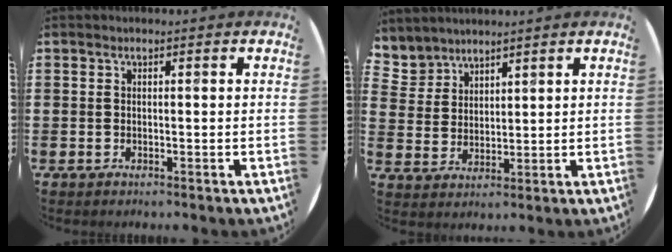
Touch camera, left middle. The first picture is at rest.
{"total": 3.9, "force": [3.6, 1.4, -0.5], "torque": [-0.001, -0.016, 0.071]}